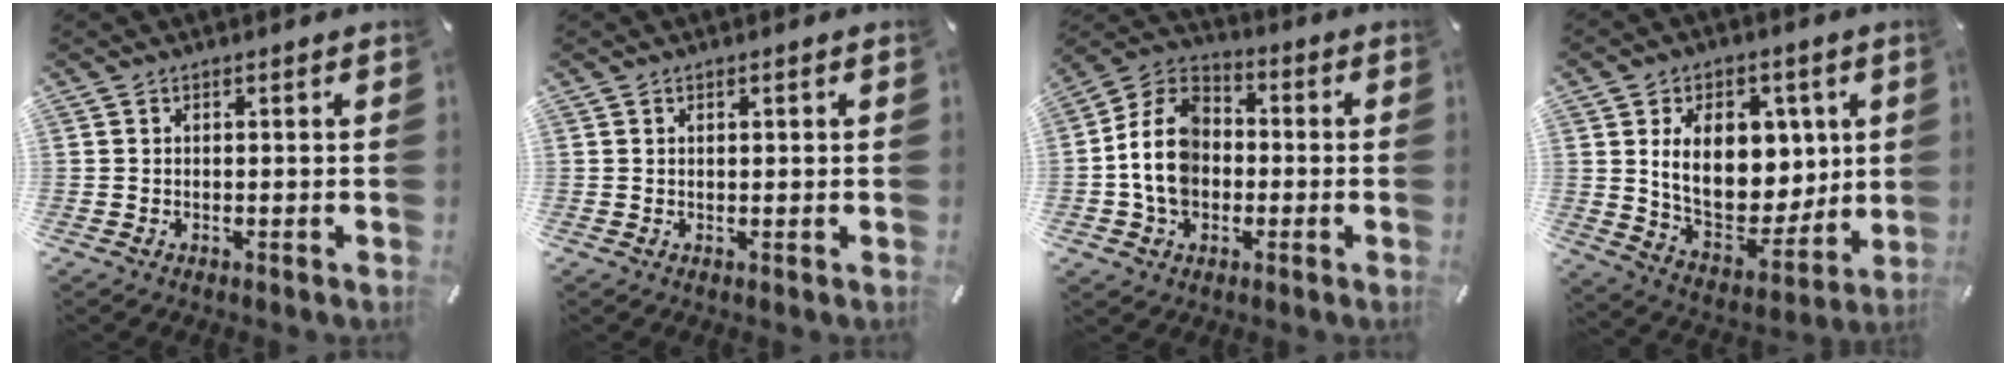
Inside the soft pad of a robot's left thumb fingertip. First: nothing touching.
{"total": 0.7, "force": [0.3, 0.2, 0.6], "torque": [-0.011, 0.001, 0.005]}
{"total": 12.0, "force": [-2.1, 9.7, 6.6], "torque": [-0.170, 0.022, -0.041]}
{"total": 17.0, "force": [4.3, 11.9, 11.3], "torque": [-0.174, -0.024, 0.086]}